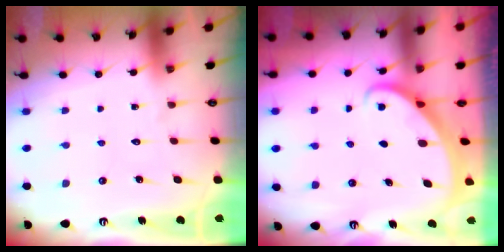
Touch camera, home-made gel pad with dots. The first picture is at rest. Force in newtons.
{"total": 1.8, "press": 1.8, "slide": 0.1}